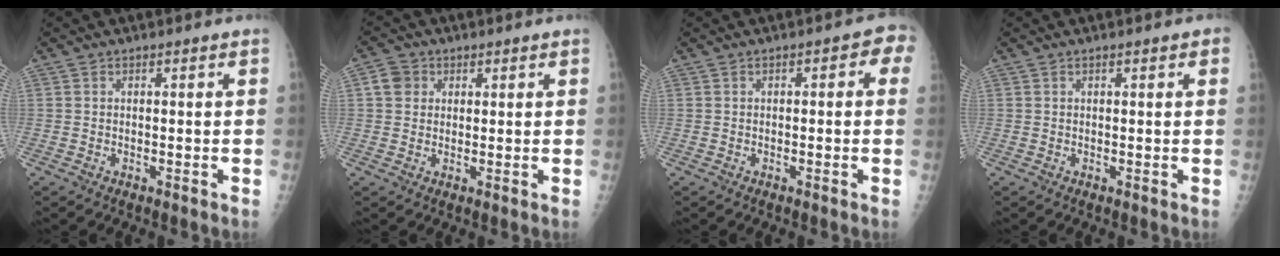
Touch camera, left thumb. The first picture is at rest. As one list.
[{"total": 3.7, "force": [1.4, 3.1, 1.3], "torque": [-0.008, -0.001, 0.022]}, {"total": 4.6, "force": [1.0, 1.9, 4.0], "torque": [-0.027, 0.012, 0.002]}, {"total": 1.3, "force": [0.8, 0.4, 1.0], "torque": [-0.011, 0.000, 0.009]}]